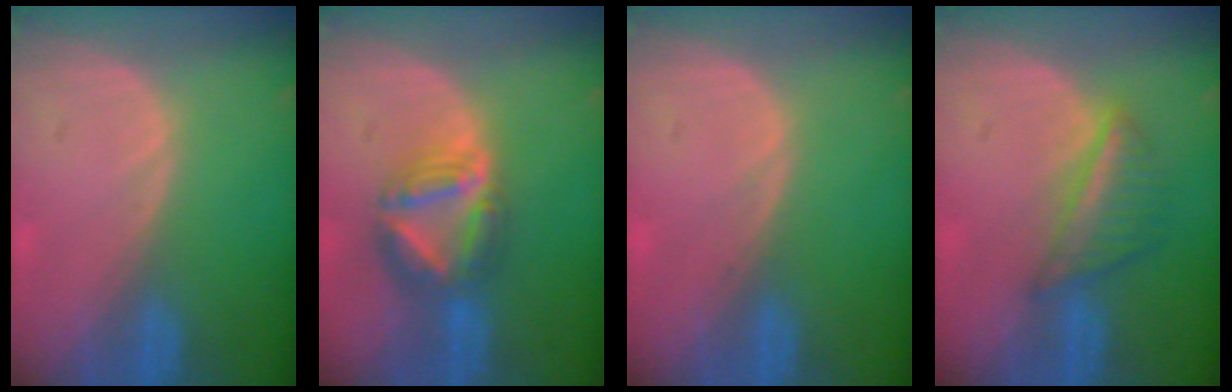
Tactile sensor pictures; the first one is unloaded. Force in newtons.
{"total": 7.5, "press": 6.6, "slide": 3.4}
{"total": 0.5, "press": 0.1, "slide": 0.5}
{"total": 5.3, "press": 5.2, "slide": 1.1}